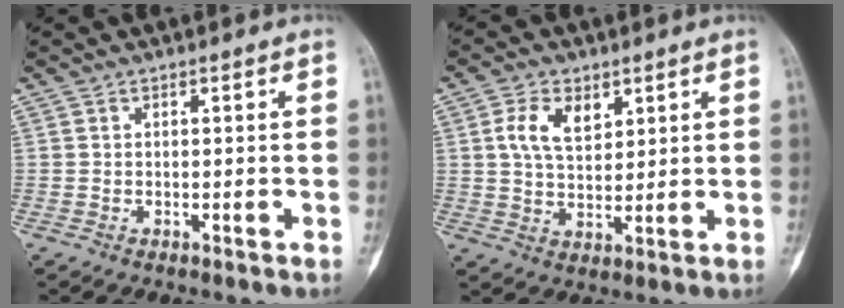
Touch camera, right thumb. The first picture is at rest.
{"total": 7.4, "force": [3.0, 4.5, 5.1], "torque": [-0.078, -0.012, 0.058]}